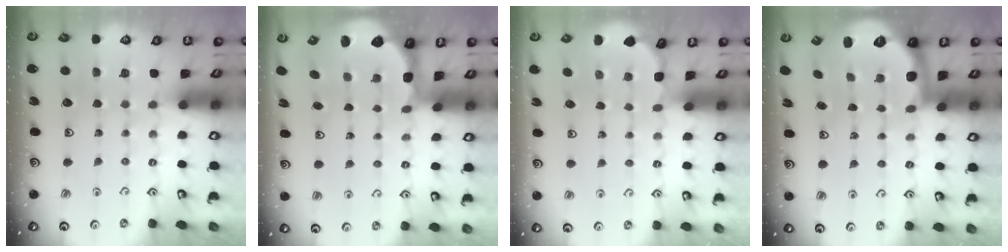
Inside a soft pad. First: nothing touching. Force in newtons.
{"total": 2.5, "press": 1.8, "slide": 1.8}
{"total": 1.3, "press": 1.3, "slide": 0.1}
{"total": 1.9, "press": 1.8, "slide": 0.4}